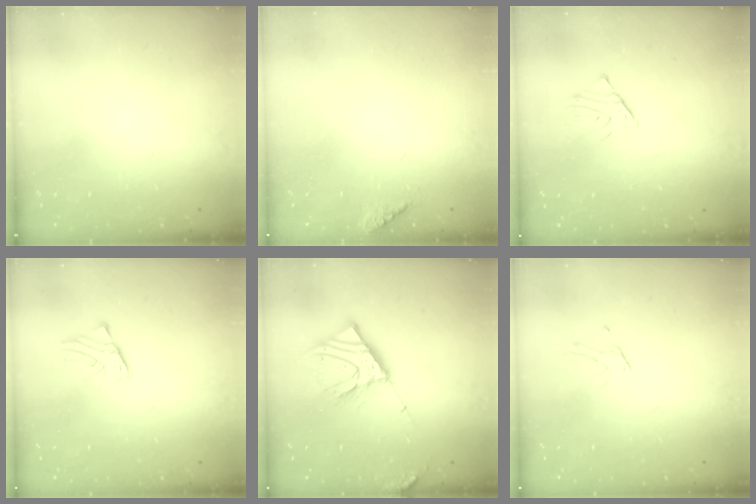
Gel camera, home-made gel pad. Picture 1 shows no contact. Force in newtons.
{"total": 6.0, "press": 6.0, "slide": 0.6}
{"total": 2.4, "press": 2.4, "slide": 0.2}
{"total": 1.9, "press": 1.9, "slide": 0.1}
{"total": 11.2, "press": 11.1, "slide": 1.5}
{"total": 2.4, "press": 2.4, "slide": 0.3}